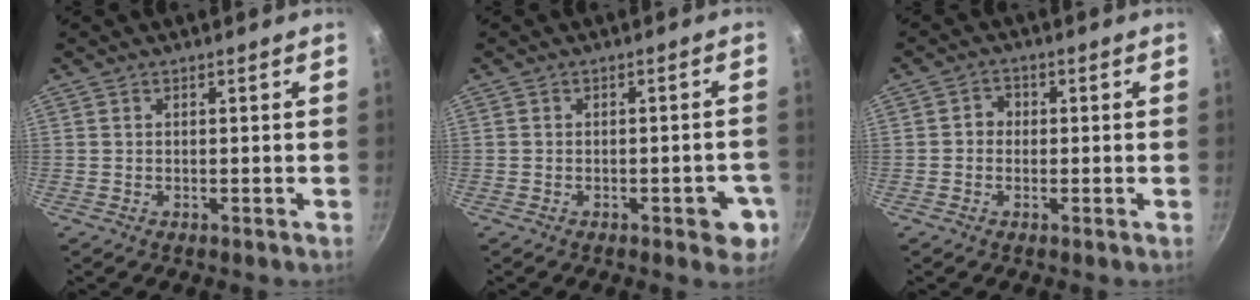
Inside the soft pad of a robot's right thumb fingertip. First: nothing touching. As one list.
[{"total": 5.9, "force": [-2.3, 2.7, 4.7], "torque": [-0.032, 0.015, -0.025]}, {"total": 2.6, "force": [-0.3, 2.3, 1.1], "torque": [-0.002, 0.009, -0.011]}]